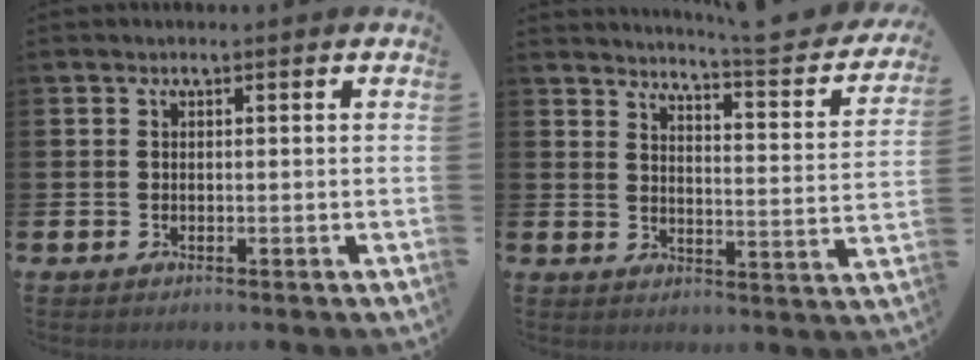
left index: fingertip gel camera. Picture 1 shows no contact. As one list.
[{"total": 4.7, "force": [4.3, -0.3, 1.8], "torque": [-0.035, -0.047, 0.062]}]